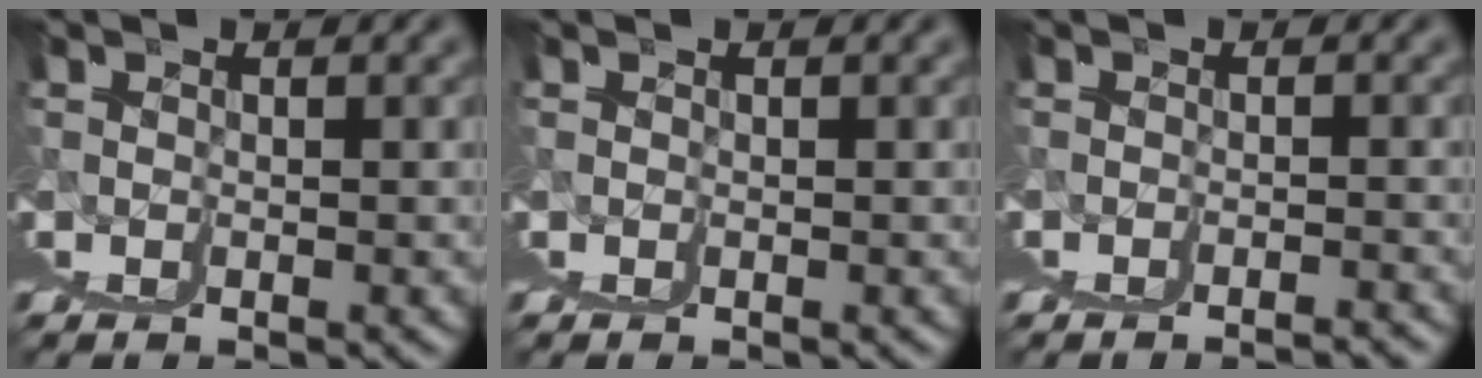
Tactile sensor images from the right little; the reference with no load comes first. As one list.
[{"total": 0.0}, {"total": 2.6, "force": [-1.1, -2.1, -1.3], "torque": [0.020, 0.008, -0.017]}]